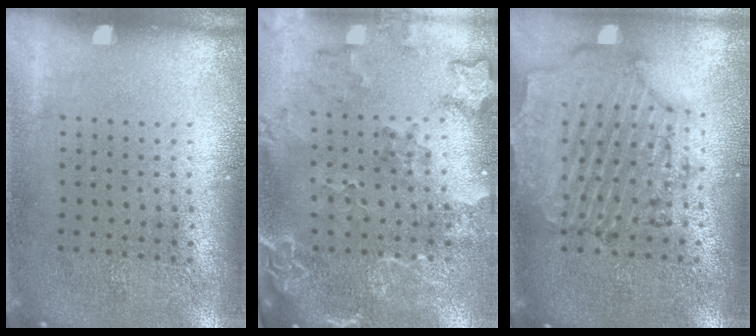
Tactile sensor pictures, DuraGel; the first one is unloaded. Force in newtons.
{"total": 2.0, "press": 1.9, "slide": 0.7}
{"total": 1.6, "press": 1.6, "slide": 0.4}